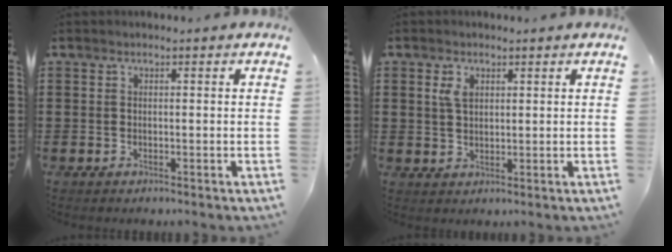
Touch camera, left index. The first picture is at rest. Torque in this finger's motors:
{"motor_torque": [0.03, 0.03, -0.61, -0.21]}